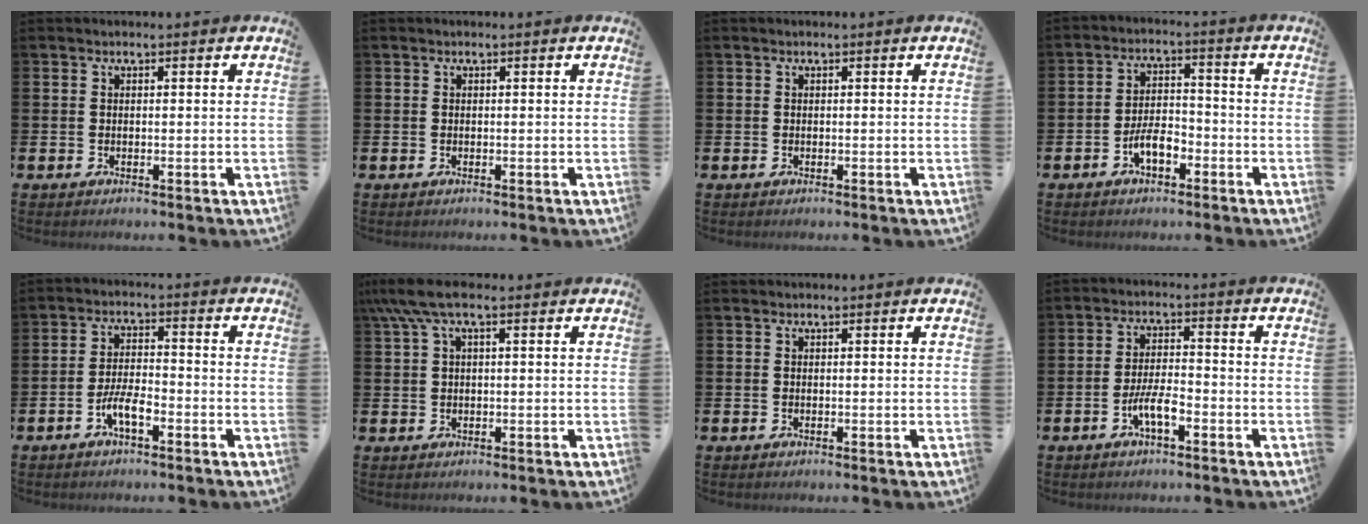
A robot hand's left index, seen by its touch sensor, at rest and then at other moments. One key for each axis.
{"total": 0.0}
{"total": 0.0}
{"total": 4.3, "fx": -2.1, "fy": 1.9, "fz": 3.2, "tx": -0.063, "ty": 0.010, "tz": -0.042}
{"total": 4.0, "fx": -2.0, "fy": 1.2, "fz": 3.3, "tx": -0.071, "ty": 0.004, "tz": -0.041}
{"total": 4.9, "fx": 2.6, "fy": 1.5, "fz": 3.9, "tx": -0.083, "ty": 0.003, "tz": 0.047}
{"total": 0.0}
{"total": 4.3, "fx": -1.9, "fy": 1.3, "fz": 3.6, "tx": -0.077, "ty": 0.004, "tz": -0.039}